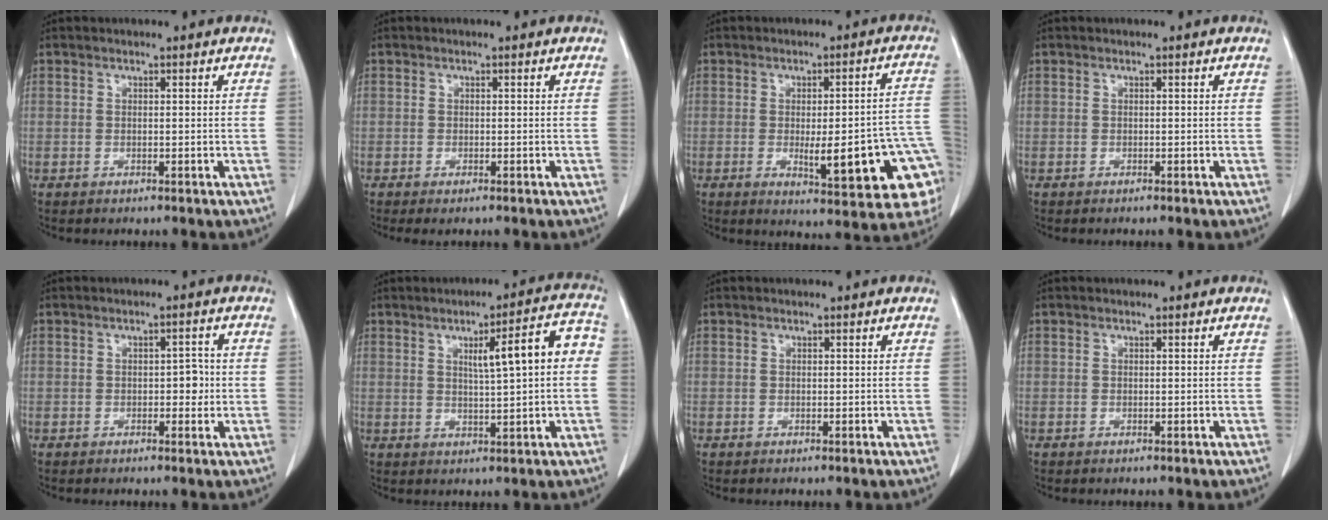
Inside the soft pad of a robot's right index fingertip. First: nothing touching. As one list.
[{"total": 1.2, "force": [-0.9, 0.1, 0.8], "torque": [-0.013, -0.004, -0.012]}, {"total": 15.8, "force": [-4.7, 3.2, 14.8], "torque": [-0.104, 0.023, -0.042]}, {"total": 0.0}, {"total": 2.5, "force": [-0.3, 1.4, 2.1], "torque": [-0.021, 0.005, -0.004]}, {"total": 8.7, "force": [1.3, 1.0, 8.6], "torque": [-0.119, 0.022, 0.018]}, {"total": 0.0}, {"total": 0.0}]